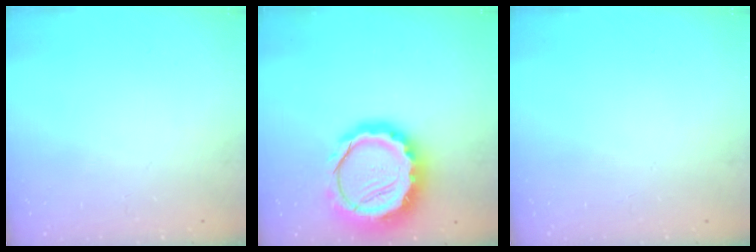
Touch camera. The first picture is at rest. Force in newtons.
{"total": 19.6, "press": 19.1, "slide": 4.1}
{"total": 0.0}